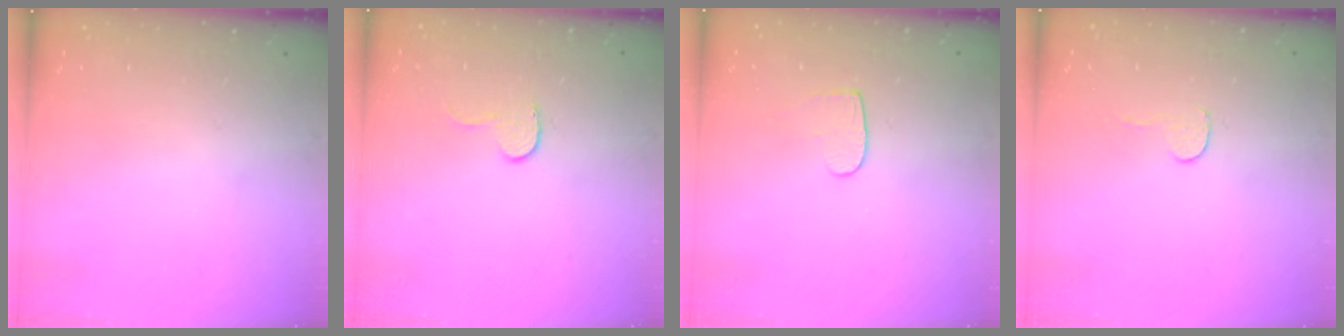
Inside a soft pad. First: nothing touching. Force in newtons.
{"total": 4.9, "press": 4.9, "slide": 0.4}
{"total": 3.9, "press": 3.9, "slide": 0.4}
{"total": 3.0, "press": 3.0, "slide": 0.3}